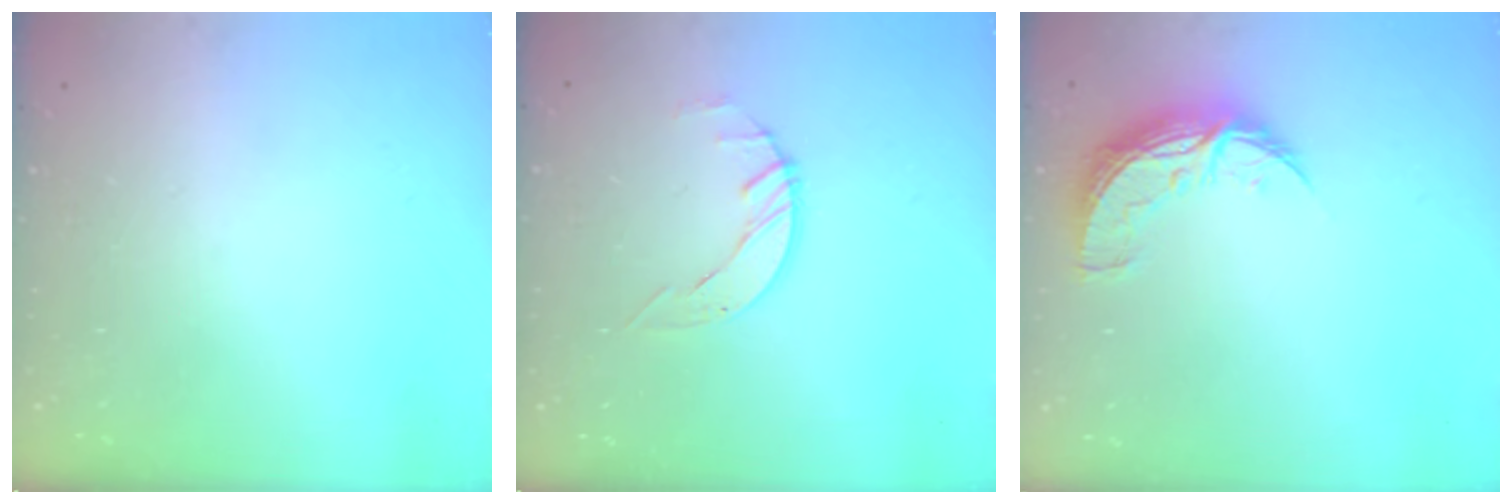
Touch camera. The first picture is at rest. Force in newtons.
{"total": 2.9, "press": 2.8, "slide": 0.3}
{"total": 8.9, "press": 8.9, "slide": 0.6}